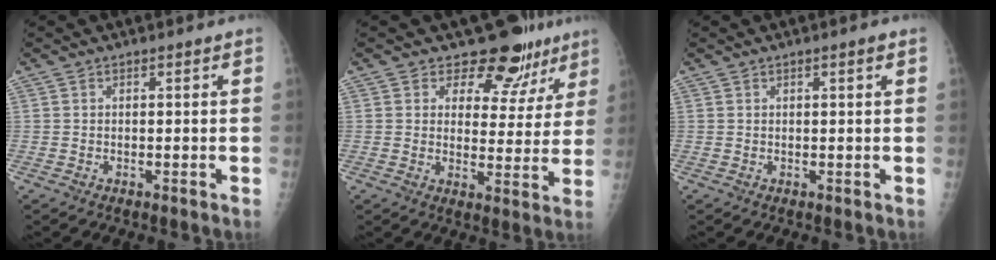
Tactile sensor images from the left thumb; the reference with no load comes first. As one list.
[{"total": 11.0, "force": [8.5, 6.5, 2.8], "torque": [0.014, -0.051, 0.098]}, {"total": 1.3, "force": [0.7, 0.1, 1.0], "torque": [-0.016, -0.001, 0.010]}]